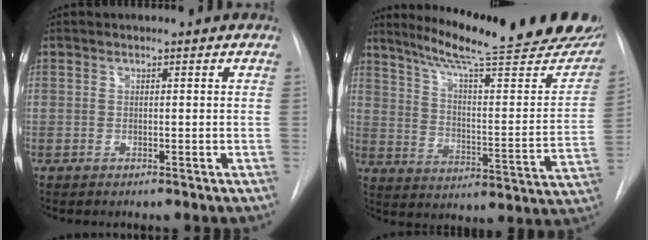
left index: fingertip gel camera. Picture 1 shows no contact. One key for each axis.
{"total": 27.2, "fx": 22.9, "fy": 2.9, "fz": 14.4, "tx": -0.214, "ty": -0.061, "tz": 0.301}